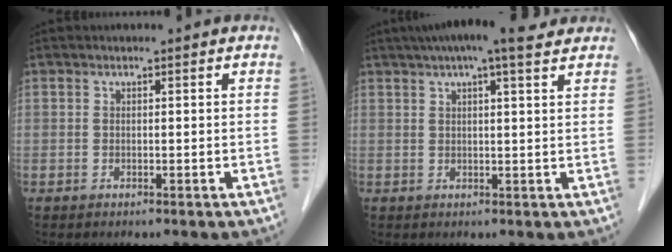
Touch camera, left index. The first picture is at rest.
{"total": 7.7, "force": [5.5, 1.4, 5.3], "torque": [-0.082, 0.040, 0.076]}